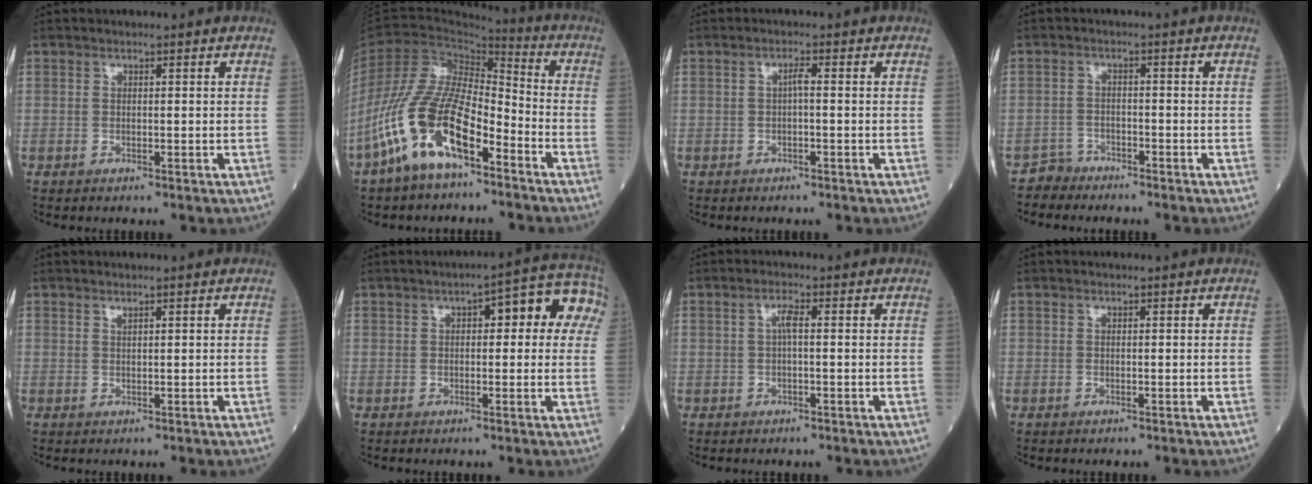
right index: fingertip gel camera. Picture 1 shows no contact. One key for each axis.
{"total": 15.2, "fx": -8.5, "fy": 5.5, "fz": 11.3, "tx": -0.242, "ty": 0.003, "tz": -0.162}
{"total": 1.3, "fx": -0.1, "fy": 0.1, "fz": 1.3, "tx": -0.022, "ty": 0.003, "tz": -0.002}
{"total": 2.5, "fx": -2.2, "fy": 0.7, "fz": -1.1, "tx": 0.027, "ty": -0.001, "tz": -0.043}
{"total": 0.6, "fx": 0.5, "fy": 0.0, "fz": 0.3, "tx": -0.008, "ty": -0.004, "tz": 0.010}
{"total": 9.6, "fx": 2.8, "fy": 3.1, "fz": 8.7, "tx": -0.097, "ty": 0.044, "tz": 0.024}
{"total": 1.9, "fx": 0.2, "fy": 0.3, "fz": 1.8, "tx": -0.036, "ty": 0.003, "tz": 0.003}
{"total": 0.0}